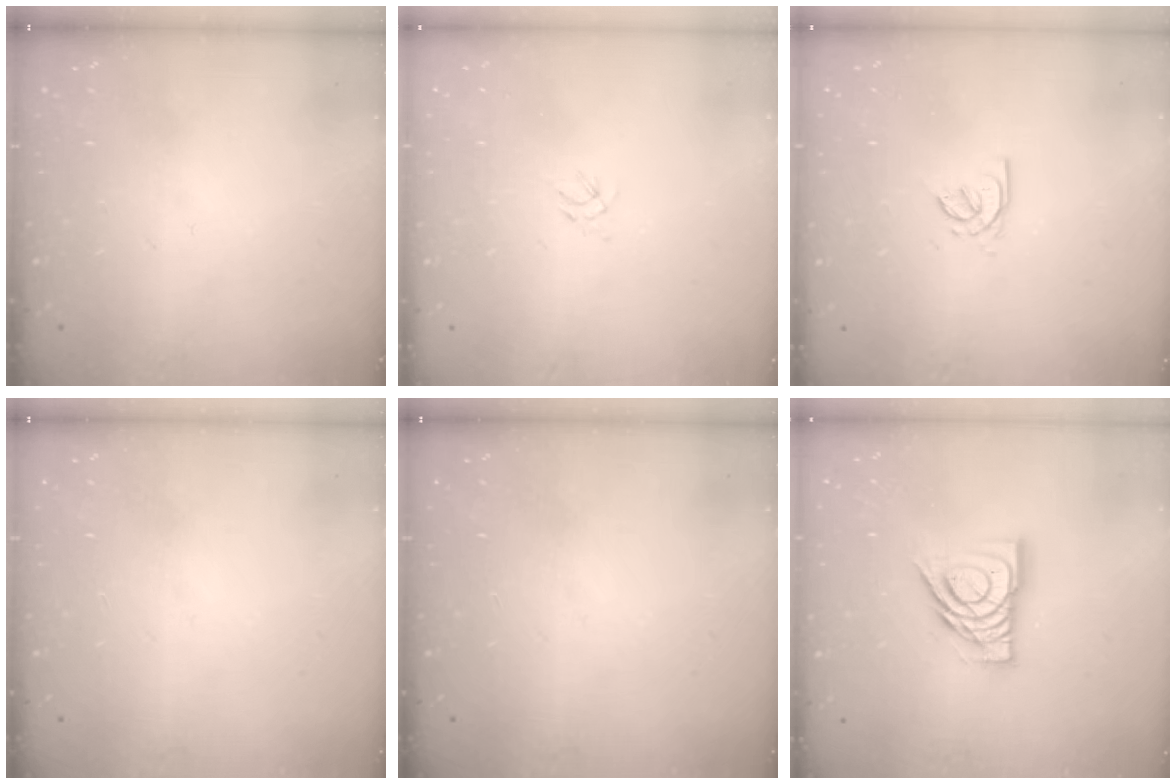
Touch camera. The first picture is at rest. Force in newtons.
{"total": 2.2, "press": 2.2, "slide": 0.5}
{"total": 2.4, "press": 2.4, "slide": 0.6}
{"total": 0.0}
{"total": 0.0}
{"total": 12.2, "press": 12.2, "slide": 1.1}